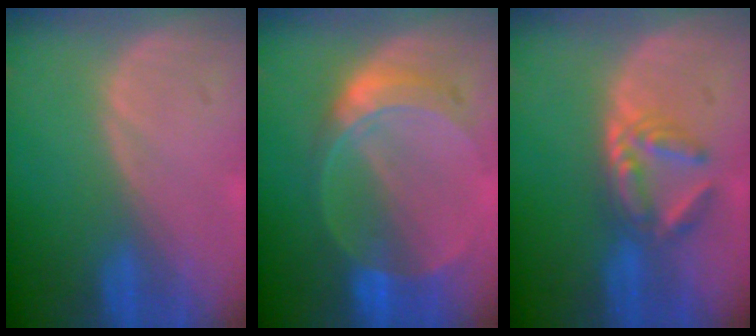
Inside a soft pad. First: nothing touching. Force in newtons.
{"total": 7.2, "press": 6.5, "slide": 3.2}
{"total": 5.8, "press": 4.9, "slide": 3.1}